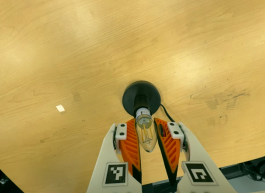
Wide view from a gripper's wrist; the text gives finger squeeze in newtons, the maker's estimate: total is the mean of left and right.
{"total": 13.0, "left": 13.4, "right": 12.6}